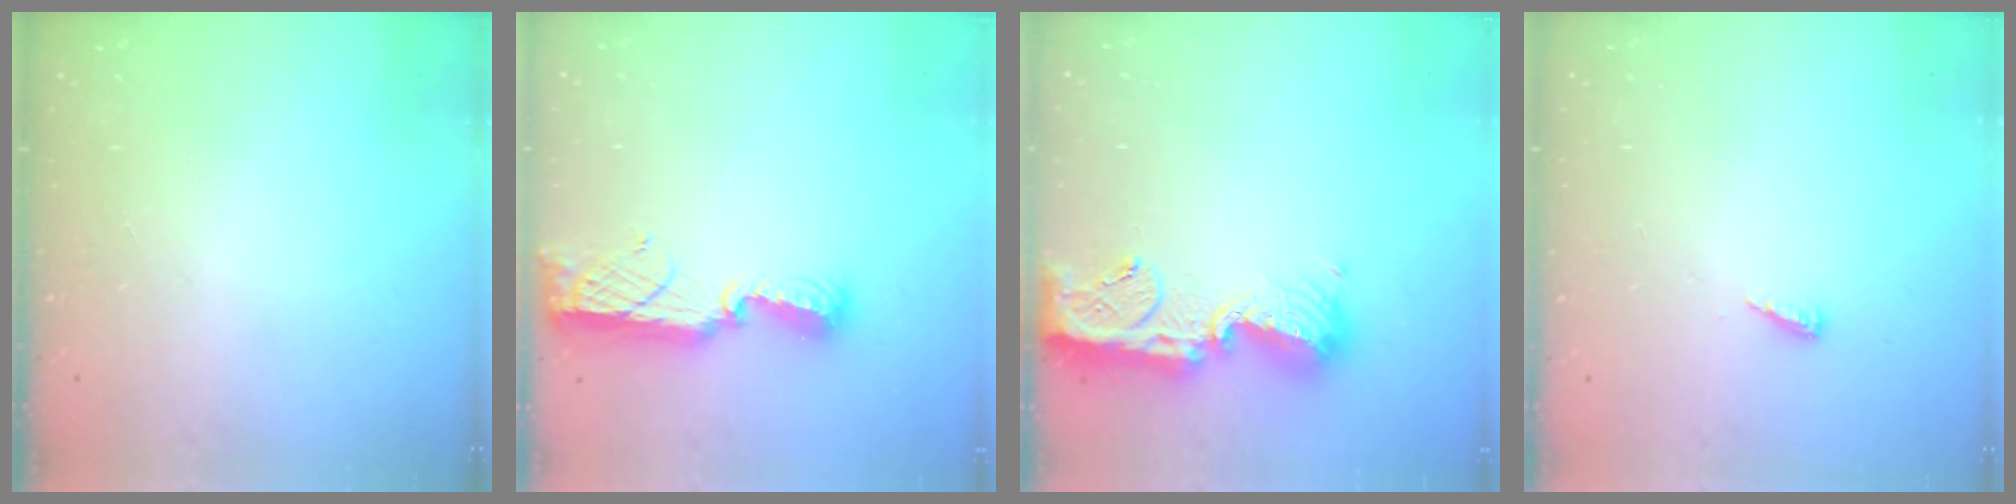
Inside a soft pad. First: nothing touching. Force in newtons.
{"total": 11.5, "press": 10.3, "slide": 5.0}
{"total": 14.6, "press": 14.5, "slide": 1.4}
{"total": 4.2, "press": 4.1, "slide": 0.4}